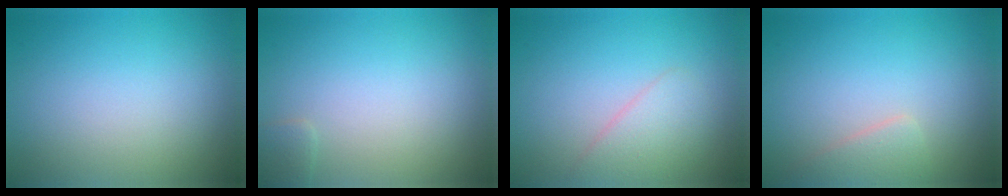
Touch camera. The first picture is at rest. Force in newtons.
{"total": 0.8, "press": 0.8, "slide": 0.0}
{"total": 2.3, "press": 2.3, "slide": 0.0}
{"total": 1.7, "press": 1.7, "slide": 0.2}